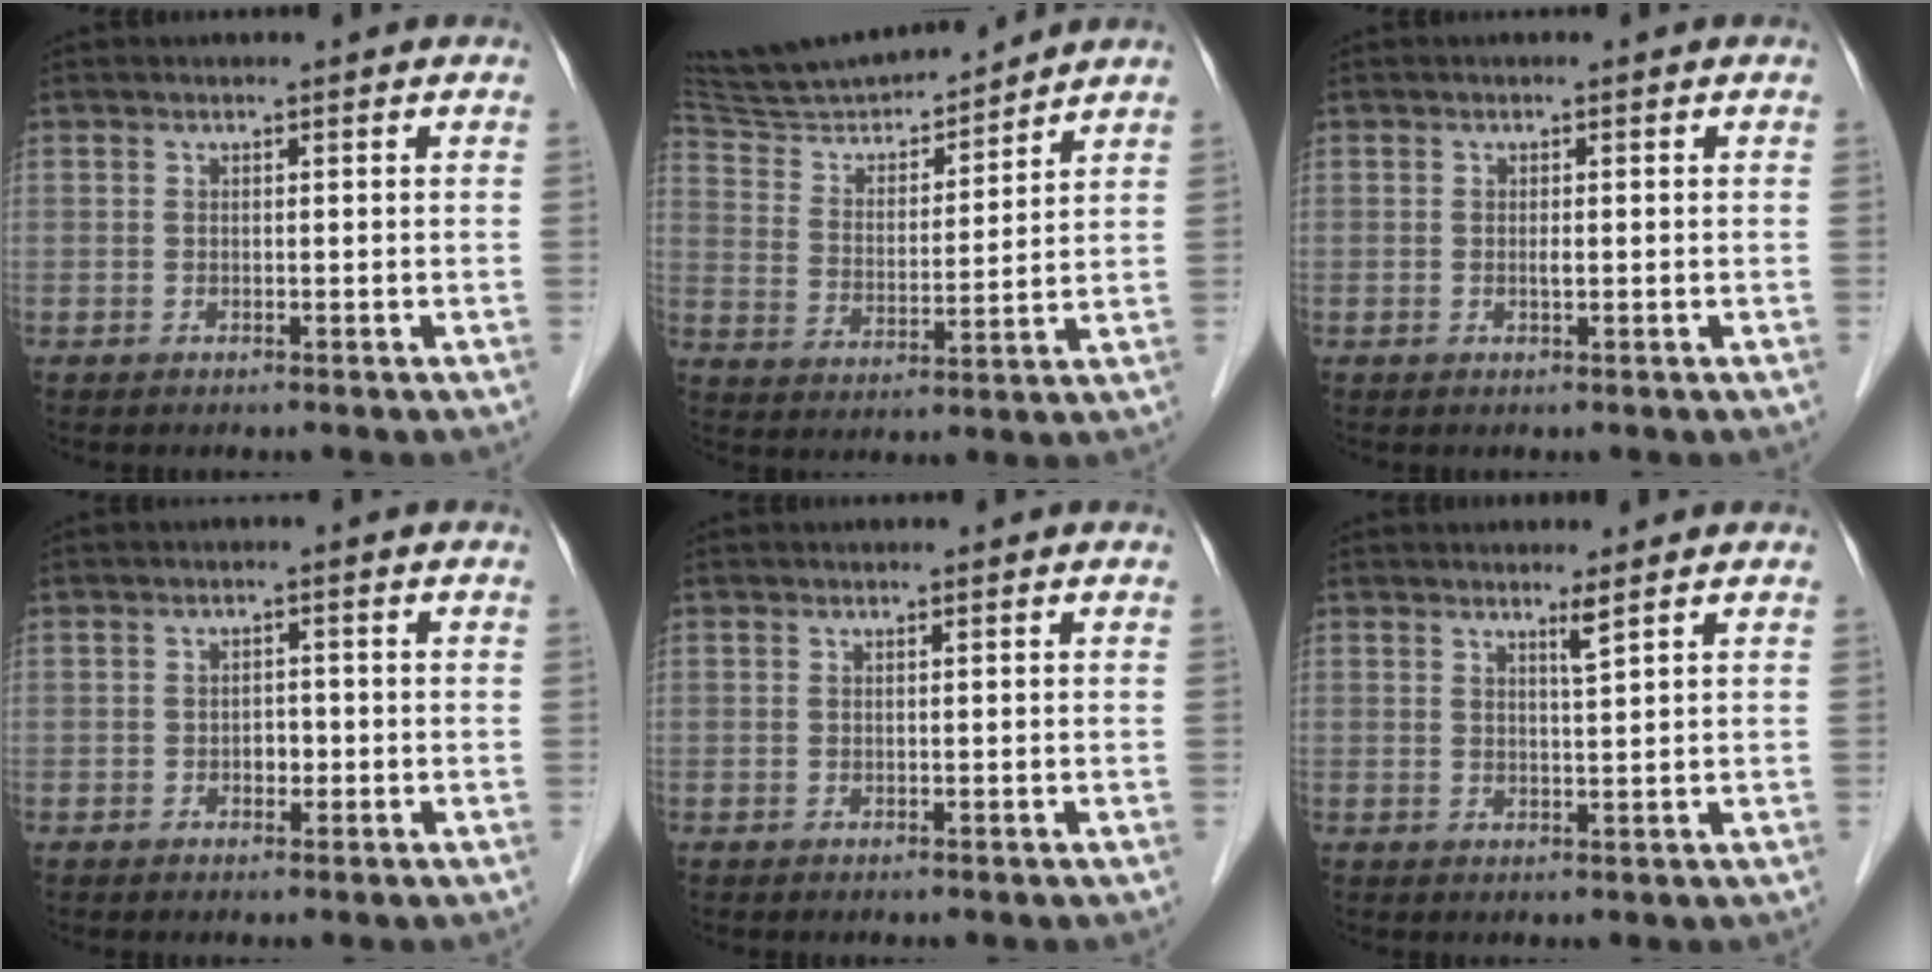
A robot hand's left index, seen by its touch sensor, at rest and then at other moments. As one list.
[{"total": 15.6, "force": [14.7, 1.8, 5.0], "torque": [-0.089, 0.006, 0.260]}, {"total": 0.7, "force": [-0.2, 0.1, 0.6], "torque": [-0.013, -0.005, -0.003]}, {"total": 1.8, "force": [-0.7, 1.2, 1.1], "torque": [-0.015, 0.001, -0.010]}, {"total": 0.0}, {"total": 1.7, "force": [1.1, -0.5, 1.1], "torque": [-0.025, -0.012, 0.023]}]